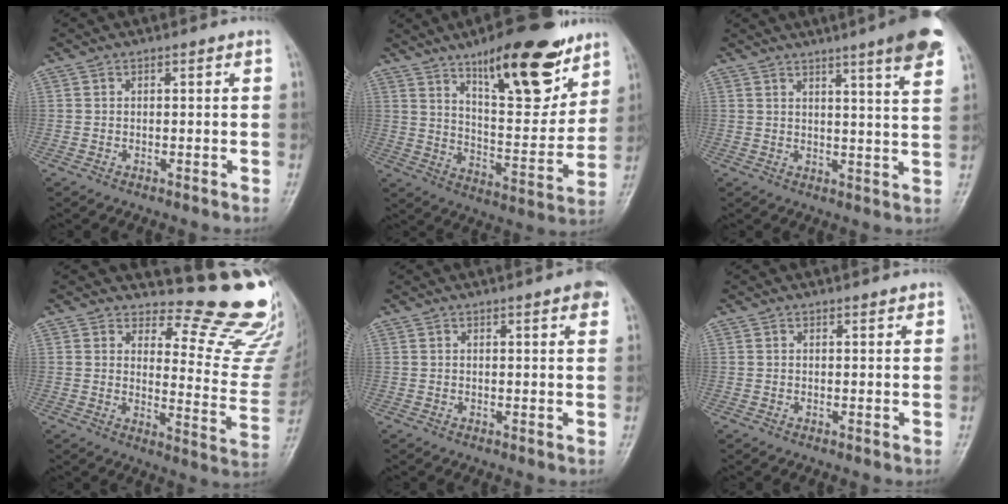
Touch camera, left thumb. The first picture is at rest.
{"total": 20.8, "force": [13.2, 6.9, 14.6], "torque": [-0.172, -0.075, 0.211]}
{"total": 15.7, "force": [10.6, 0.6, 11.6], "torque": [-0.149, -0.040, 0.126]}
{"total": 16.9, "force": [15.4, 4.0, 5.5], "torque": [-0.023, -0.182, 0.174]}
{"total": 3.6, "force": [2.2, 0.6, 2.7], "torque": [-0.028, -0.001, 0.024]}
{"total": 0.9, "force": [0.9, 0.3, 0.2], "torque": [-0.002, -0.004, 0.012]}